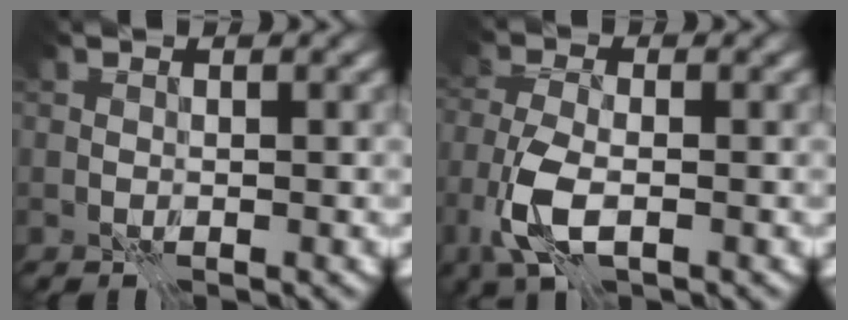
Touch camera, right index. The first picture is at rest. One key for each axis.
{"total": 4.9, "fx": -1.6, "fy": 2.4, "fz": 4.0, "tx": -0.101, "ty": -0.008, "tz": -0.033}